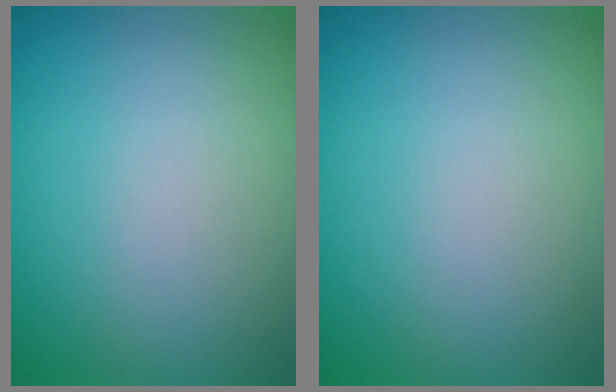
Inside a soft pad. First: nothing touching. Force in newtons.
{"total": 0.0}